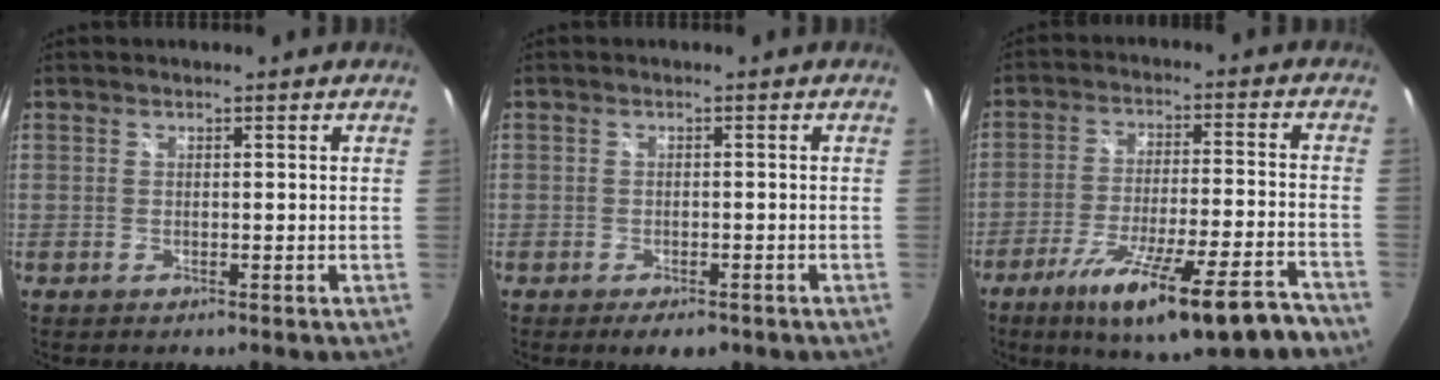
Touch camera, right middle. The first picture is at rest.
{"total": 3.7, "force": [-2.5, 1.7, 2.1], "torque": [-0.039, -0.006, -0.034]}
{"total": 18.8, "force": [-13.3, 2.6, 13.0], "torque": [-0.223, -0.047, -0.199]}